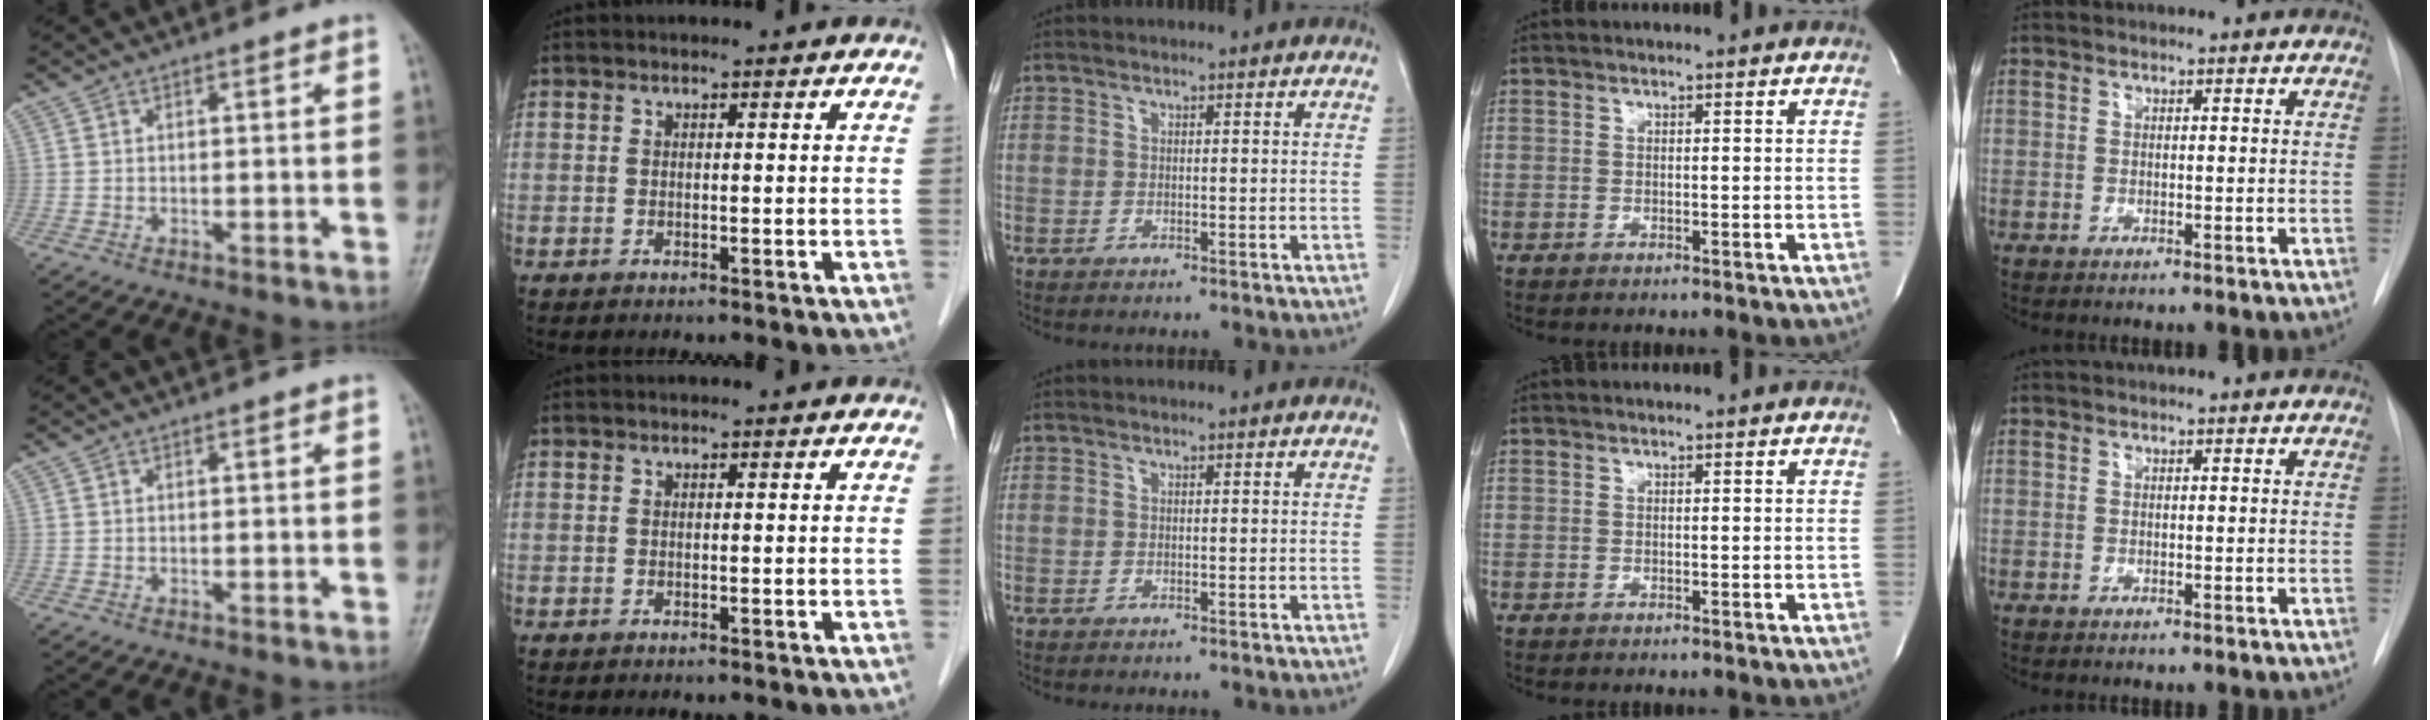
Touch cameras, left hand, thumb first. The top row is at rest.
{}